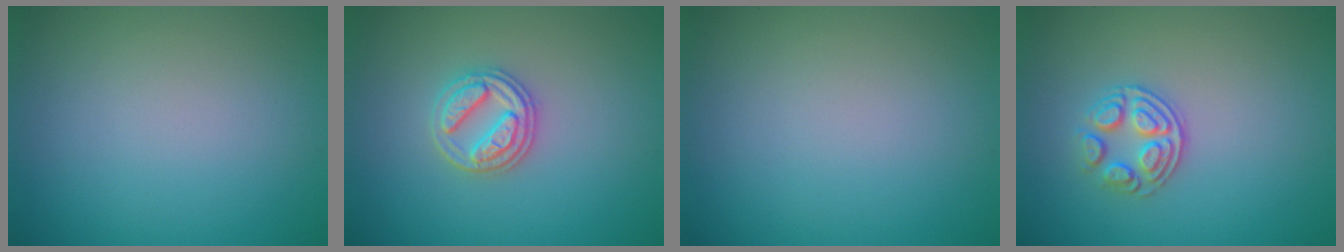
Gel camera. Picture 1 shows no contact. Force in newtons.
{"total": 3.0, "press": 2.8, "slide": 1.0}
{"total": 0.0}
{"total": 2.9, "press": 2.5, "slide": 1.4}